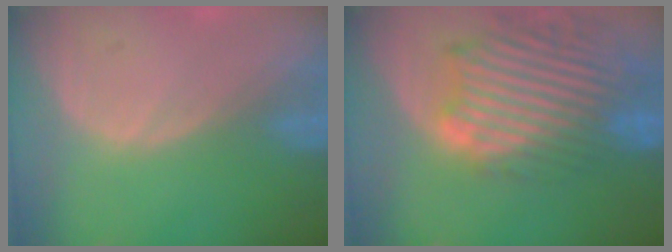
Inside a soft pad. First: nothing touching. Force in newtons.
{"total": 13.6, "press": 11.7, "slide": 6.8}